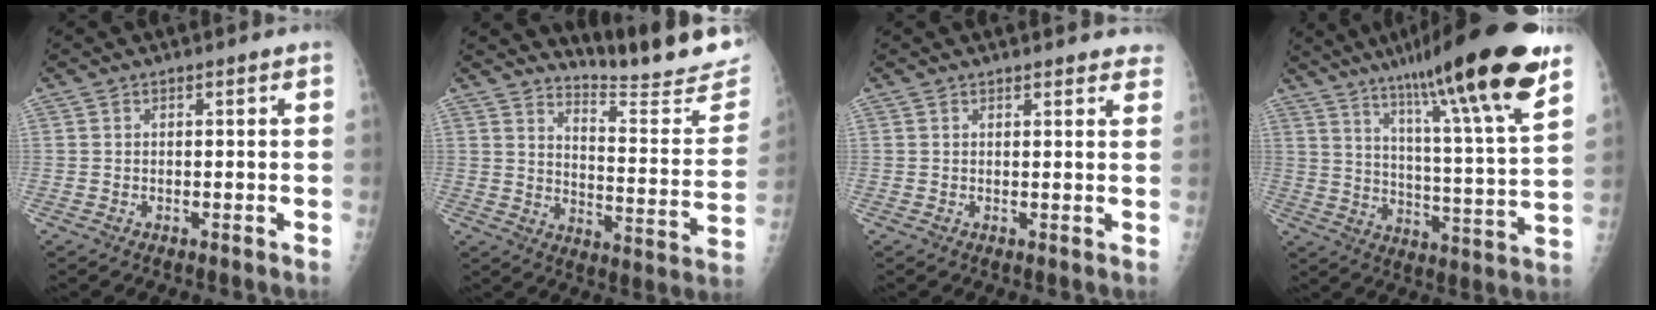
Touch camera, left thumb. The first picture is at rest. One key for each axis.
{"total": 18.4, "fx": 17.4, "fy": 1.6, "fz": 5.8, "tx": -0.056, "ty": -0.173, "tz": 0.226}
{"total": 6.2, "fx": 5.7, "fy": 1.7, "fz": 1.9, "tx": 0.008, "ty": -0.016, "tz": 0.052}
{"total": 25.5, "fx": 17.1, "fy": 2.1, "fz": 18.8, "tx": -0.279, "ty": -0.061, "tz": 0.263}